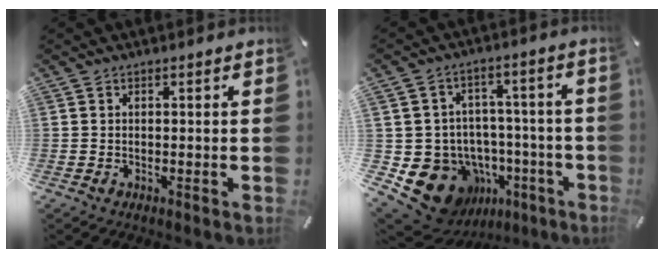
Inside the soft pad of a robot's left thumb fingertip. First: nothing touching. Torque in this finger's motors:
{"motor_torque": [1.18, 1.38, 0.46, 0.02, 0.25]}